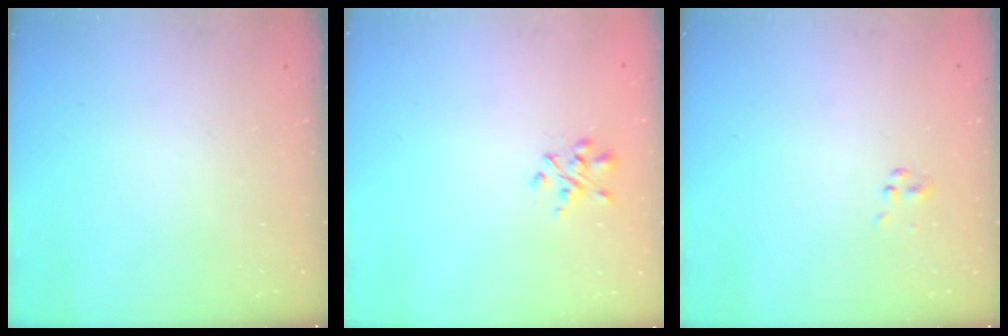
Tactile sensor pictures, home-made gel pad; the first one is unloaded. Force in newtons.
{"total": 2.5, "press": 2.3, "slide": 0.8}
{"total": 0.5, "press": 0.5, "slide": 0.1}